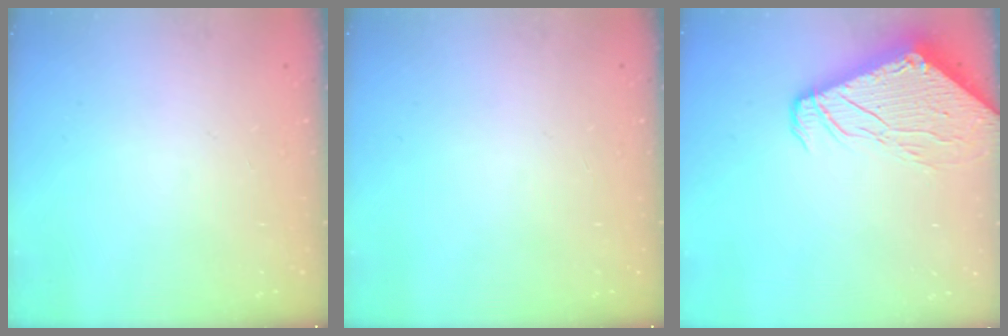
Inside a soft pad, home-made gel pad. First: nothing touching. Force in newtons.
{"total": 0.0}
{"total": 13.5, "press": 13.4, "slide": 1.6}